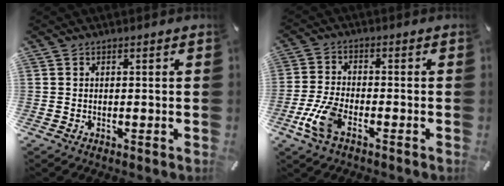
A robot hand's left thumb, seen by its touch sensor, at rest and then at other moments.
{"total": 8.2, "force": [-3.8, 3.8, 6.2], "torque": [-0.151, -0.004, -0.070]}